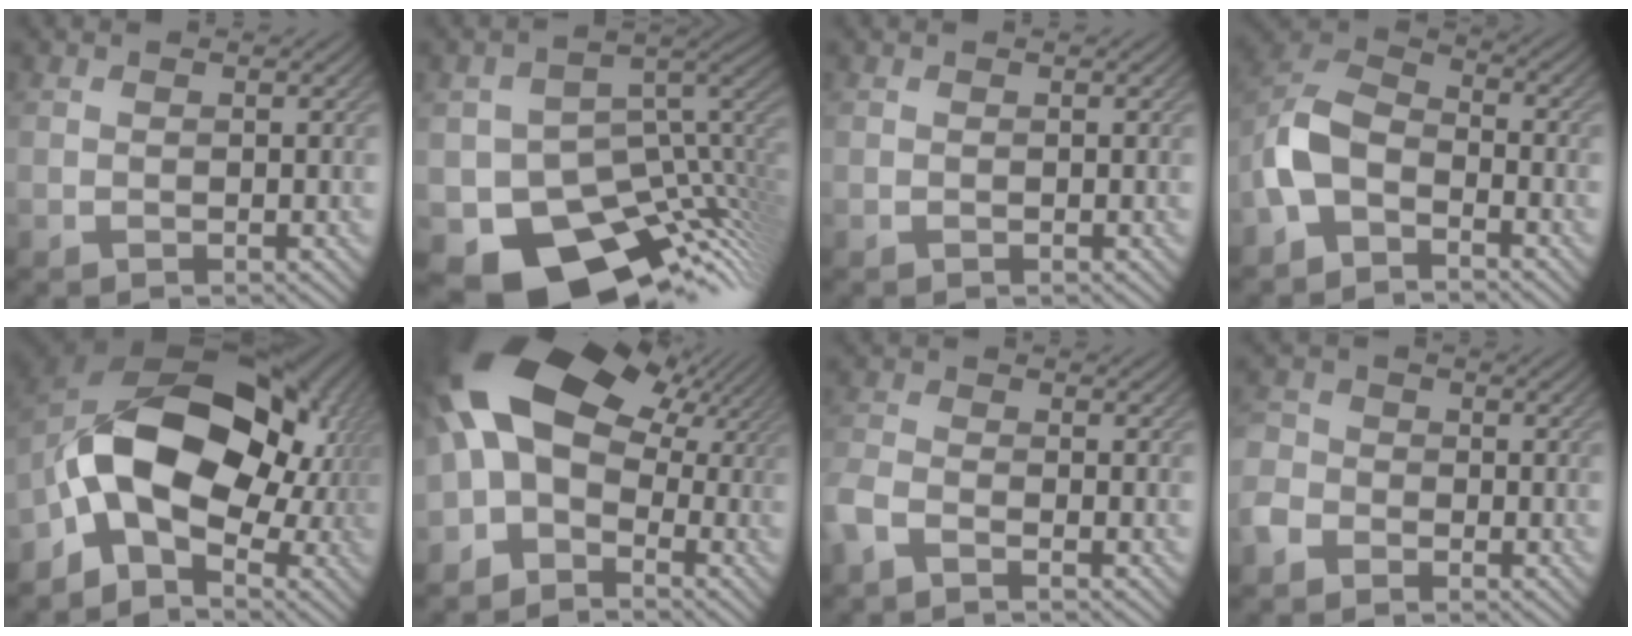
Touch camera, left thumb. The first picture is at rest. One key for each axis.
{"total": 14.4, "fx": -7.6, "fy": 8.6, "fz": 8.7, "tx": -0.135, "ty": -0.038, "tz": -0.107}
{"total": 0.0}
{"total": 7.9, "fx": -4.2, "fy": 4.3, "fz": 5.1, "tx": -0.112, "ty": 0.007, "tz": -0.102}
{"total": 16.2, "fx": -1.9, "fy": 10.9, "fz": 11.8, "tx": -0.185, "ty": -0.001, "tz": -0.043}
{"total": 13.5, "fx": 0.6, "fy": 8.5, "fz": 10.5, "tx": -0.218, "ty": -0.001, "tz": -0.001}
{"total": 3.7, "fx": -2.8, "fy": 1.1, "fz": 2.2, "tx": -0.055, "ty": -0.010, "tz": -0.072}
{"total": 3.5, "fx": -2.3, "fy": 2.5, "fz": 0.9, "tx": -0.031, "ty": 0.002, "tz": -0.061}